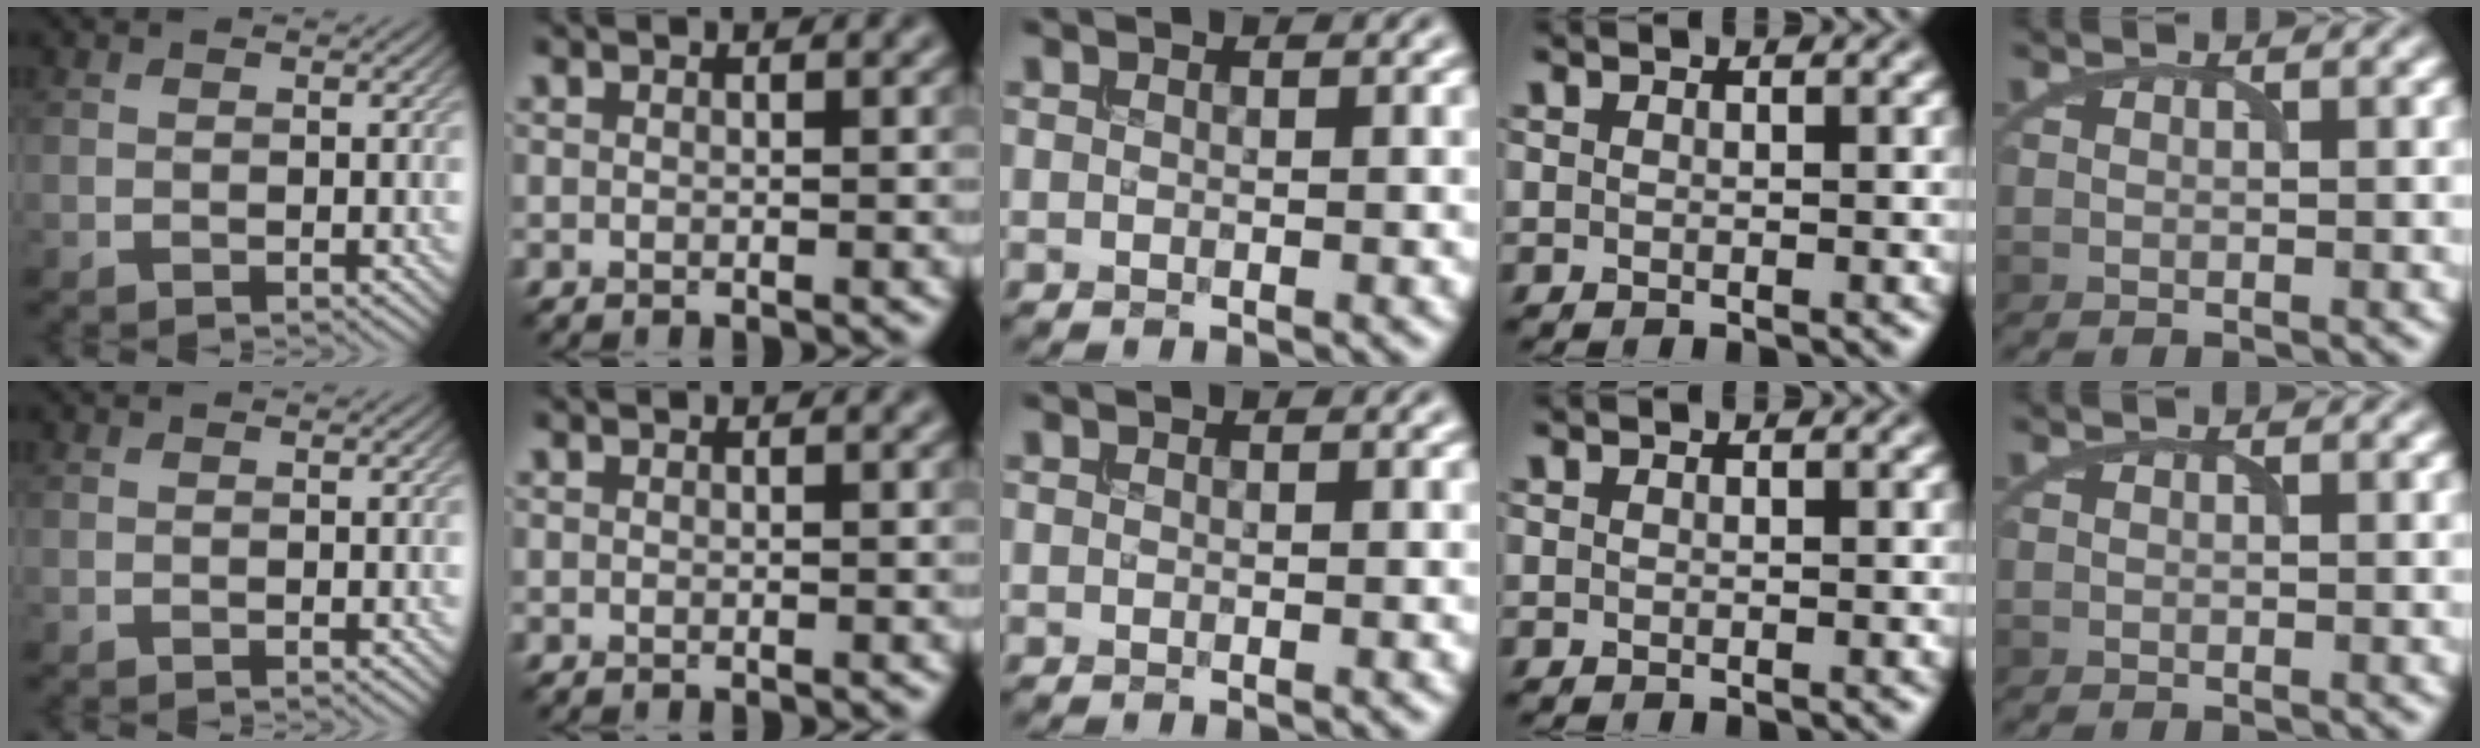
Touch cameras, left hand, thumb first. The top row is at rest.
{}